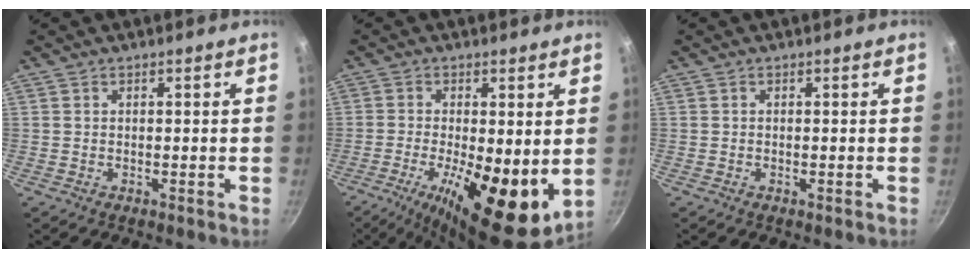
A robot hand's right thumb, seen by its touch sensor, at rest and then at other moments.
{"total": 15.8, "force": [-2.6, 5.7, 14.5], "torque": [-0.231, -0.021, -0.038]}
{"total": 0.0}